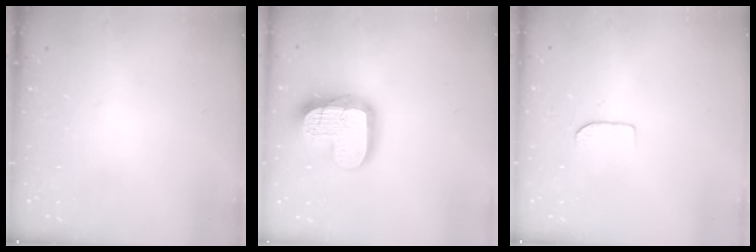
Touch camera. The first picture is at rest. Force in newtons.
{"total": 18.1, "press": 18.0, "slide": 1.5}
{"total": 5.0, "press": 5.0, "slide": 0.5}